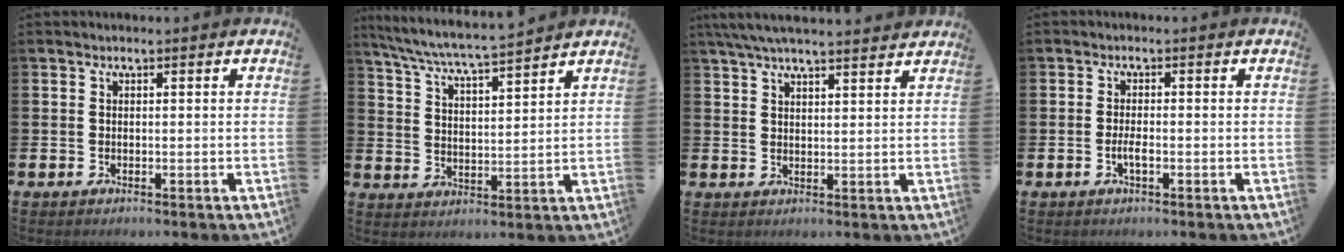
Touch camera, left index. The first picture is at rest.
{"total": 6.5, "force": [6.3, -0.2, 1.8], "torque": [-0.058, -0.040, 0.110]}
{"total": 5.4, "force": [5.0, 0.5, 2.0], "torque": [-0.056, -0.010, 0.094]}
{"total": 1.7, "force": [-0.6, 0.5, 1.5], "torque": [-0.028, 0.001, -0.011]}